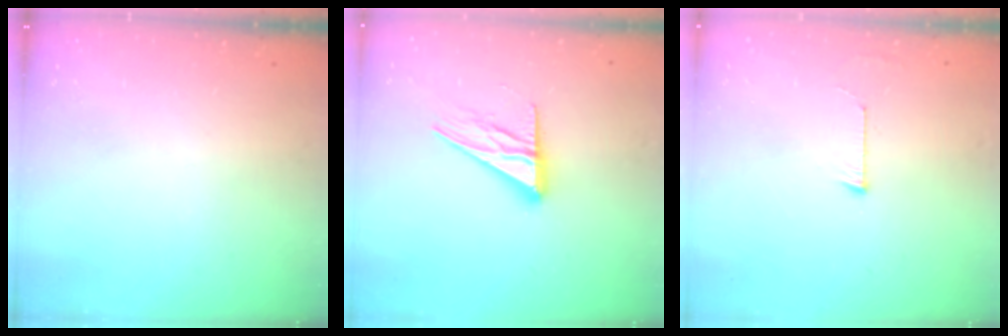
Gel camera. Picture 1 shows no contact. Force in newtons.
{"total": 13.9, "press": 13.8, "slide": 1.3}
{"total": 3.3, "press": 3.3, "slide": 0.3}